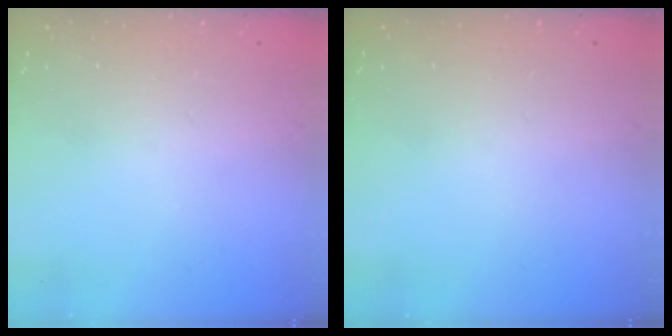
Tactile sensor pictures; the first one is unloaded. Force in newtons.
{"total": 0.0}